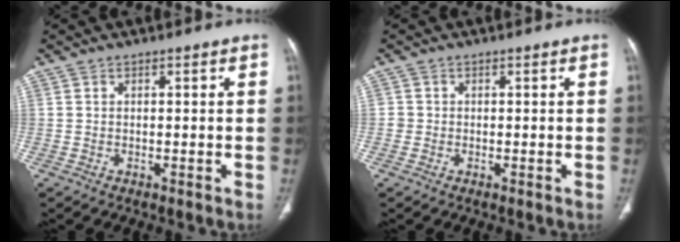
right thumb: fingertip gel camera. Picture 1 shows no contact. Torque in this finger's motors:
{"motor_torque": [-0.01, -0.12, 0.37, 0.24, -0.03]}